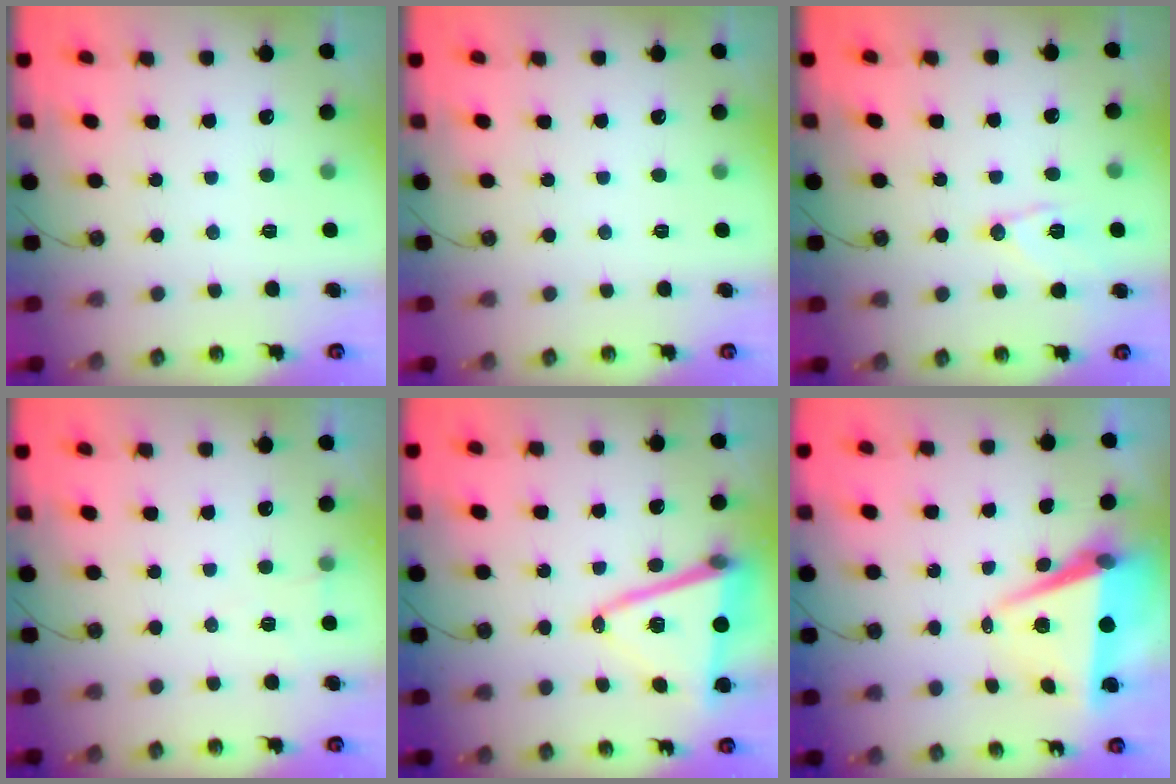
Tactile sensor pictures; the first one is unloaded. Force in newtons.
{"total": 0.0}
{"total": 10.0, "press": 10.0, "slide": 0.8}
{"total": 5.0, "press": 2.7, "slide": 4.2}
{"total": 14.6, "press": 14.2, "slide": 3.4}
{"total": 8.4, "press": 7.2, "slide": 4.4}